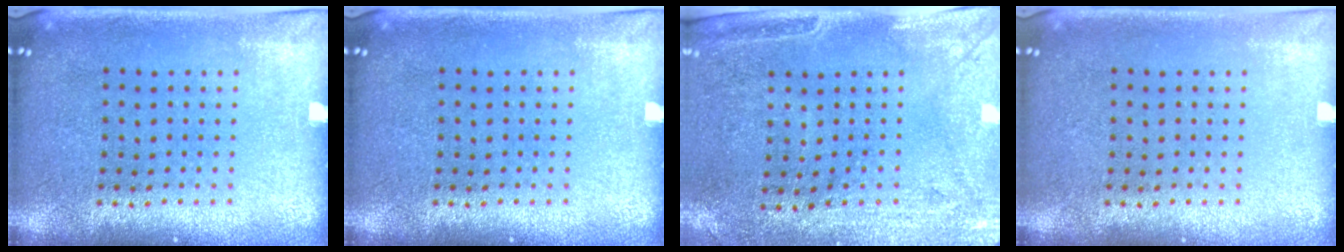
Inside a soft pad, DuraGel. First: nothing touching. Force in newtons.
{"total": 0.0}
{"total": 3.0, "press": 2.4, "slide": 1.7}
{"total": 0.0}